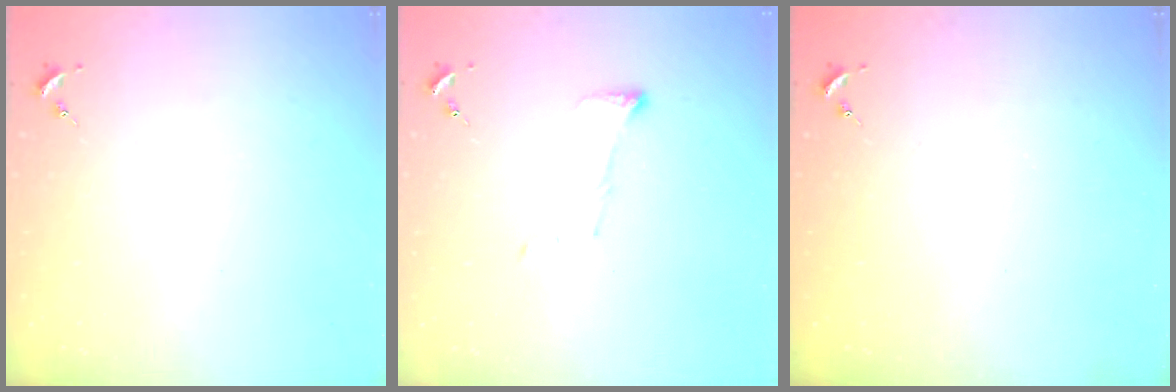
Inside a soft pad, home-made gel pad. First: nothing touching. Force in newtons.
{"total": 5.8, "press": 5.8, "slide": 0.7}
{"total": 0.7, "press": 0.7, "slide": 0.1}